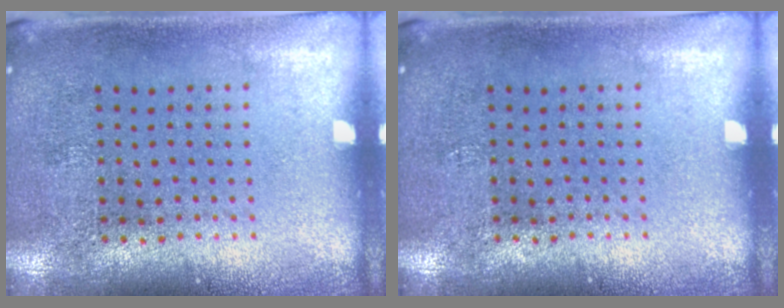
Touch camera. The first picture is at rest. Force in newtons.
{"total": 0.0}